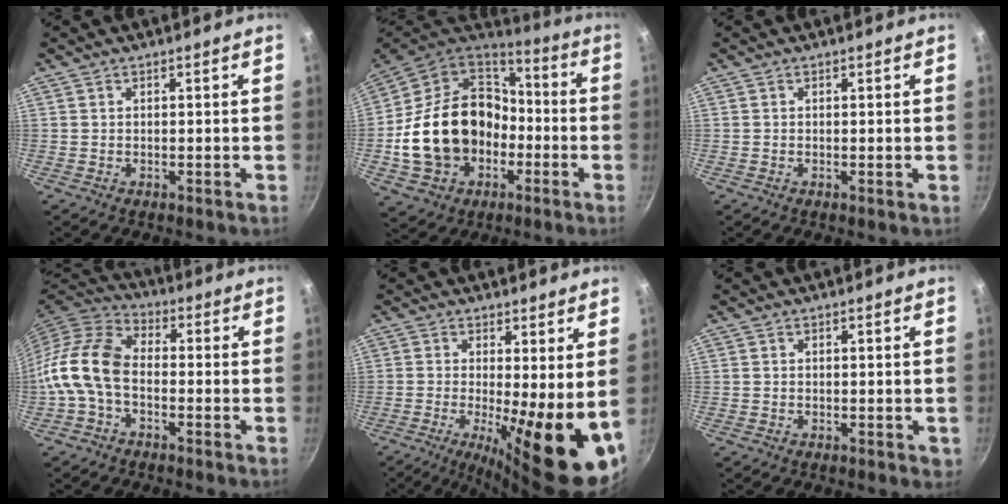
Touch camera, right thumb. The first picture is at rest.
{"total": 23.9, "force": [-4.4, 18.7, 14.3], "torque": [-0.236, 0.059, -0.054]}
{"total": 0.0}
{"total": 12.0, "force": [-2.5, 7.5, 9.0], "torque": [-0.171, 0.041, -0.071]}
{"total": 15.7, "force": [-1.9, 4.1, 15.0], "torque": [-0.201, -0.021, -0.023]}
{"total": 1.0, "force": [0.0, 0.8, 0.6], "torque": [-0.004, 0.001, 0.000]}